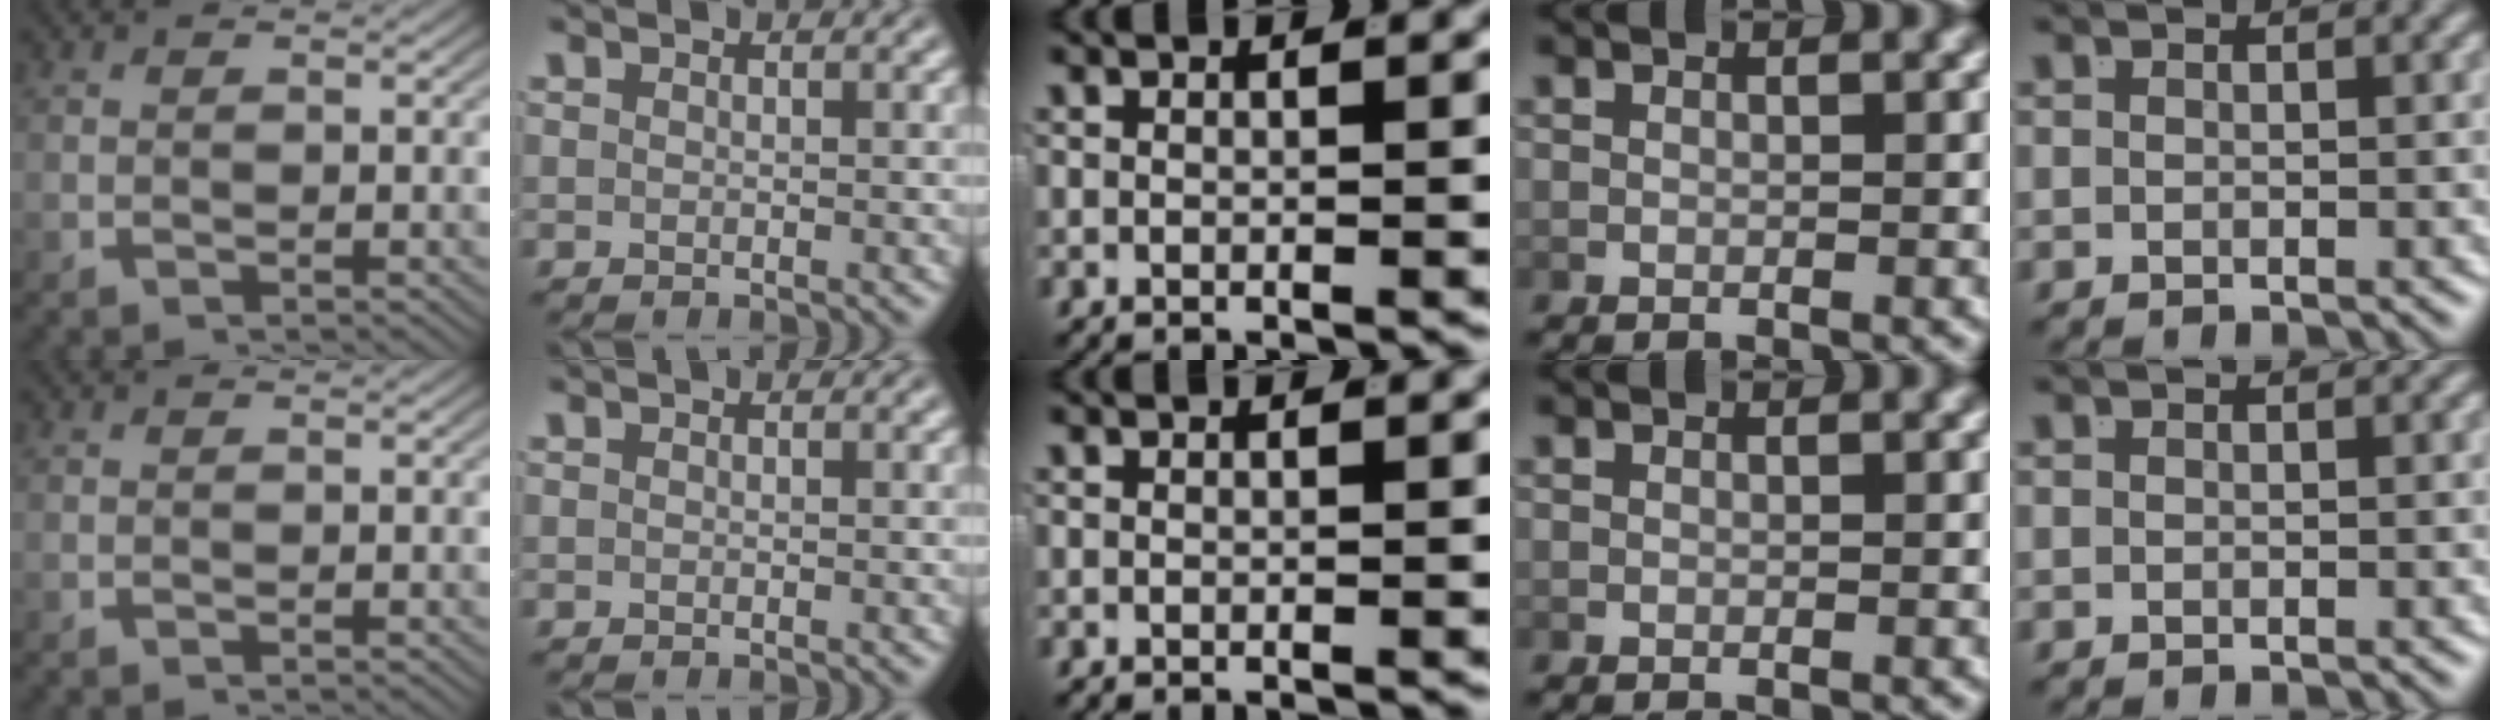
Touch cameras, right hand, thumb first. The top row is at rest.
{}